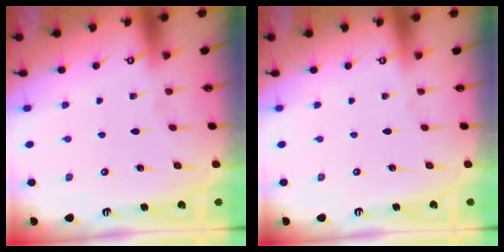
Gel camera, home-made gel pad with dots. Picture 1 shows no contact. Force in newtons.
{"total": 0.0}